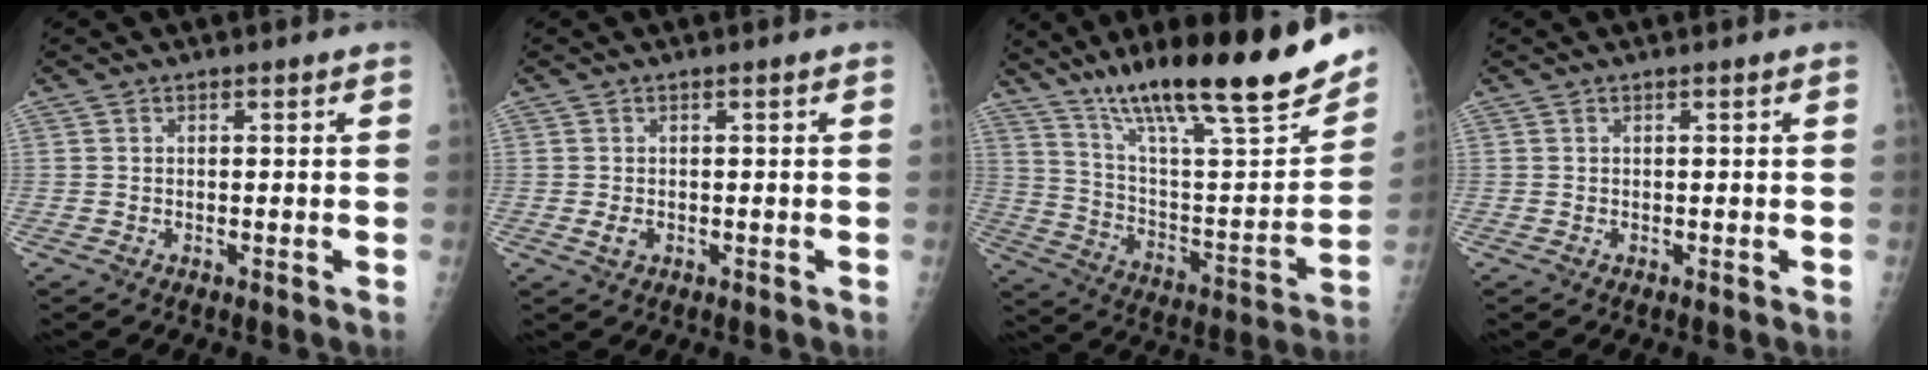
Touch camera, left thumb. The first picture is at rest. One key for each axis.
{"total": 1.3, "fx": -0.3, "fy": 0.9, "fz": 0.9, "tx": -0.009, "ty": 0.003, "tz": -0.004}
{"total": 28.7, "fx": 19.9, "fy": 5.7, "fz": 19.9, "tx": -0.291, "ty": -0.058, "tz": 0.324}
{"total": 0.0}